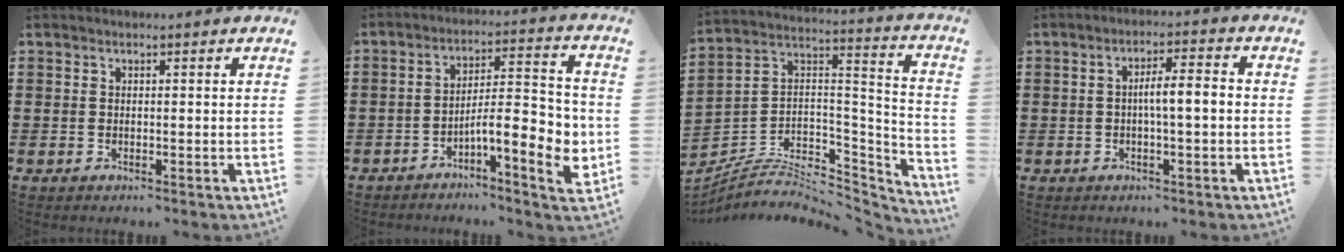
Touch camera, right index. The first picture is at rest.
{"total": 9.7, "force": [-3.4, 2.8, 8.7], "torque": [-0.121, -0.009, -0.061]}
{"total": 6.4, "force": [-4.6, 3.3, 2.8], "torque": [-0.064, -0.004, -0.092]}
{"total": 3.6, "force": [-0.2, 0.7, 3.5], "torque": [-0.061, 0.003, -0.006]}